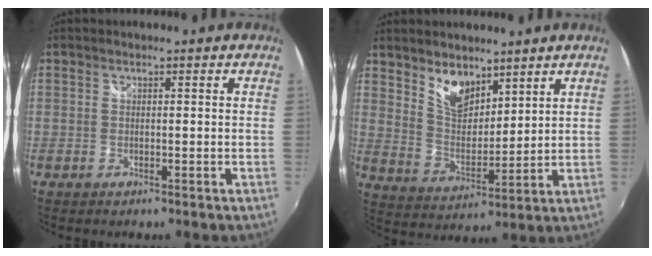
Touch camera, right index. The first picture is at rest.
{"total": 8.5, "force": [6.0, 4.4, 4.0], "torque": [-0.062, -0.001, 0.118]}